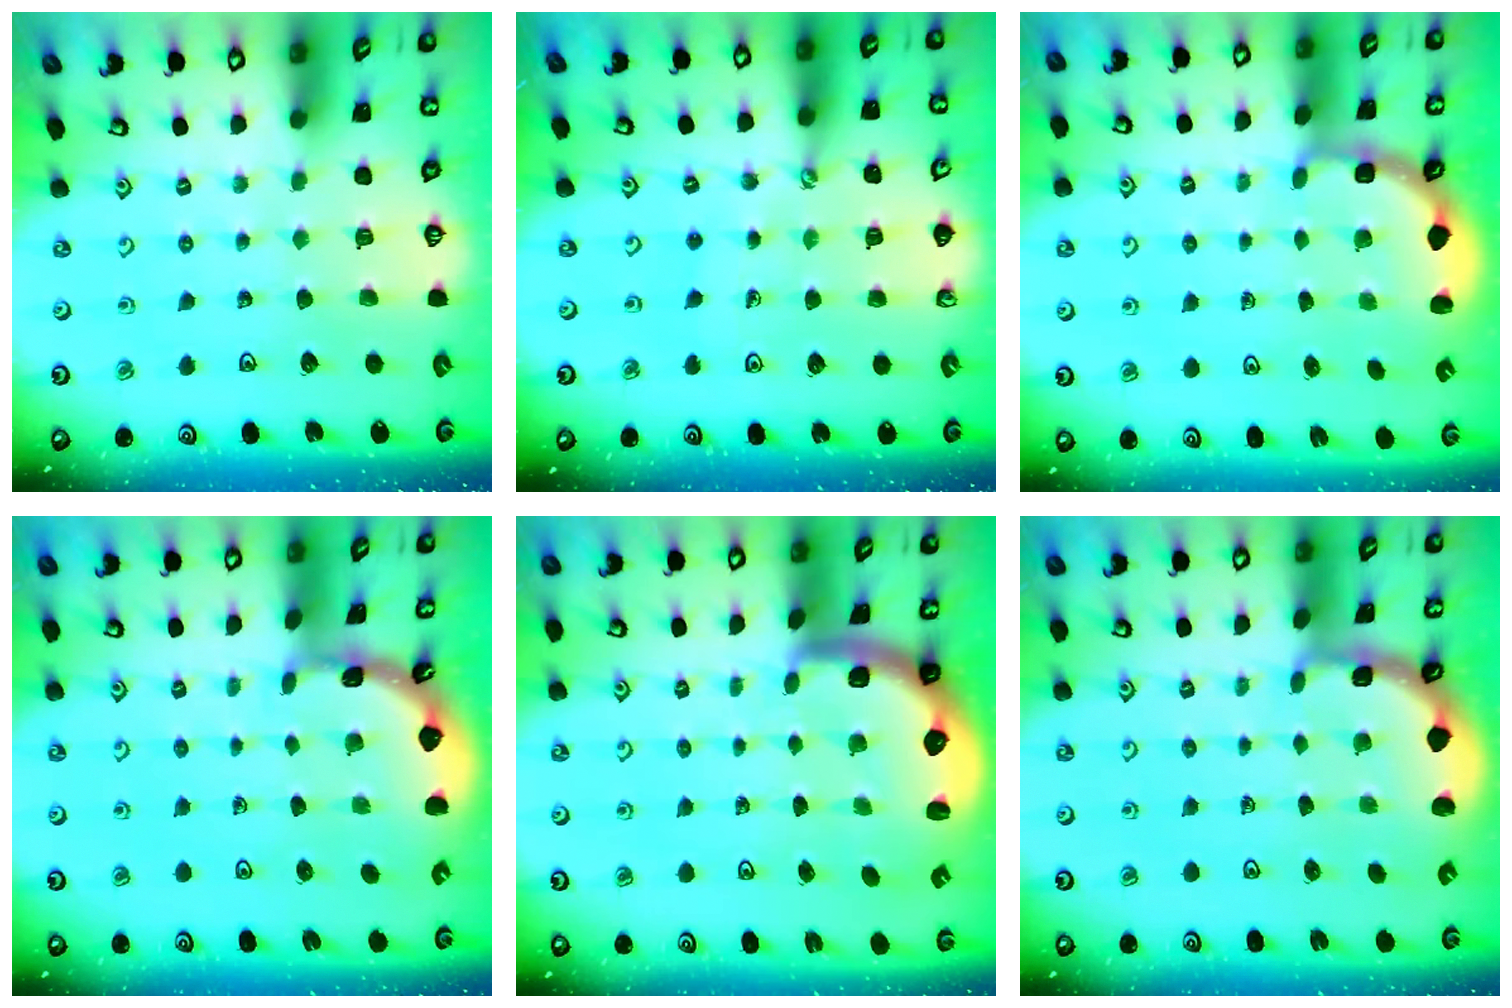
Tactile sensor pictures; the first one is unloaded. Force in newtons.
{"total": 2.2, "press": 1.4, "slide": 1.6}
{"total": 2.9, "press": 2.5, "slide": 1.4}
{"total": 1.8, "press": 1.8, "slide": 0.2}
{"total": 2.8, "press": 2.4, "slide": 1.4}
{"total": 1.9, "press": 1.9, "slide": 0.2}